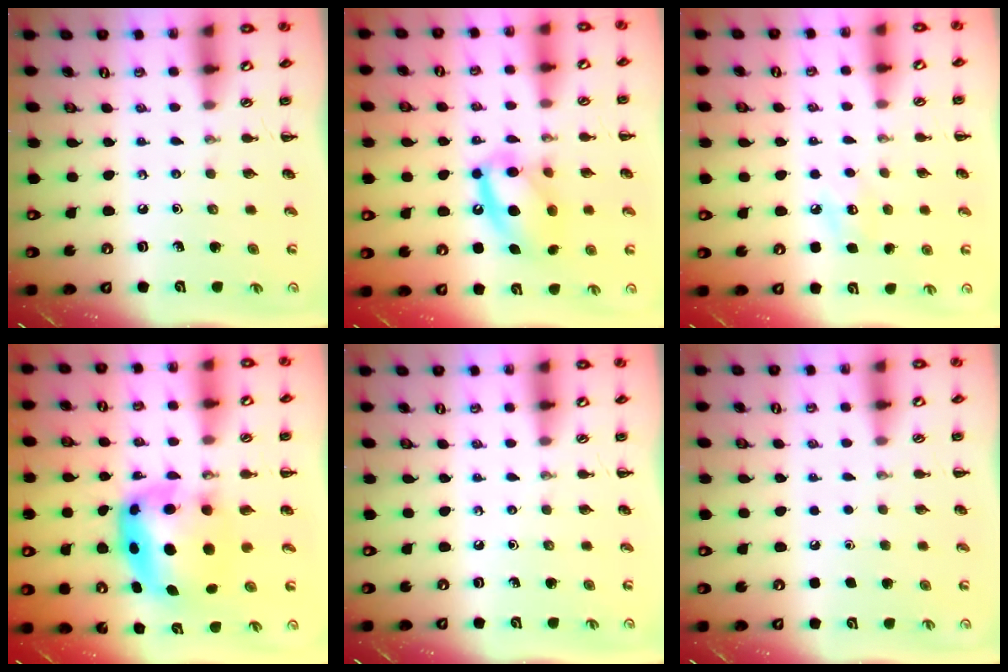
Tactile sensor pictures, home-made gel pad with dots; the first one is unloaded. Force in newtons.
{"total": 14.5, "press": 14.3, "slide": 2.7}
{"total": 7.6, "press": 7.3, "slide": 2.2}
{"total": 7.7, "press": 7.4, "slide": 2.2}
{"total": 0.0}
{"total": 1.6, "press": 1.6, "slide": 0.1}